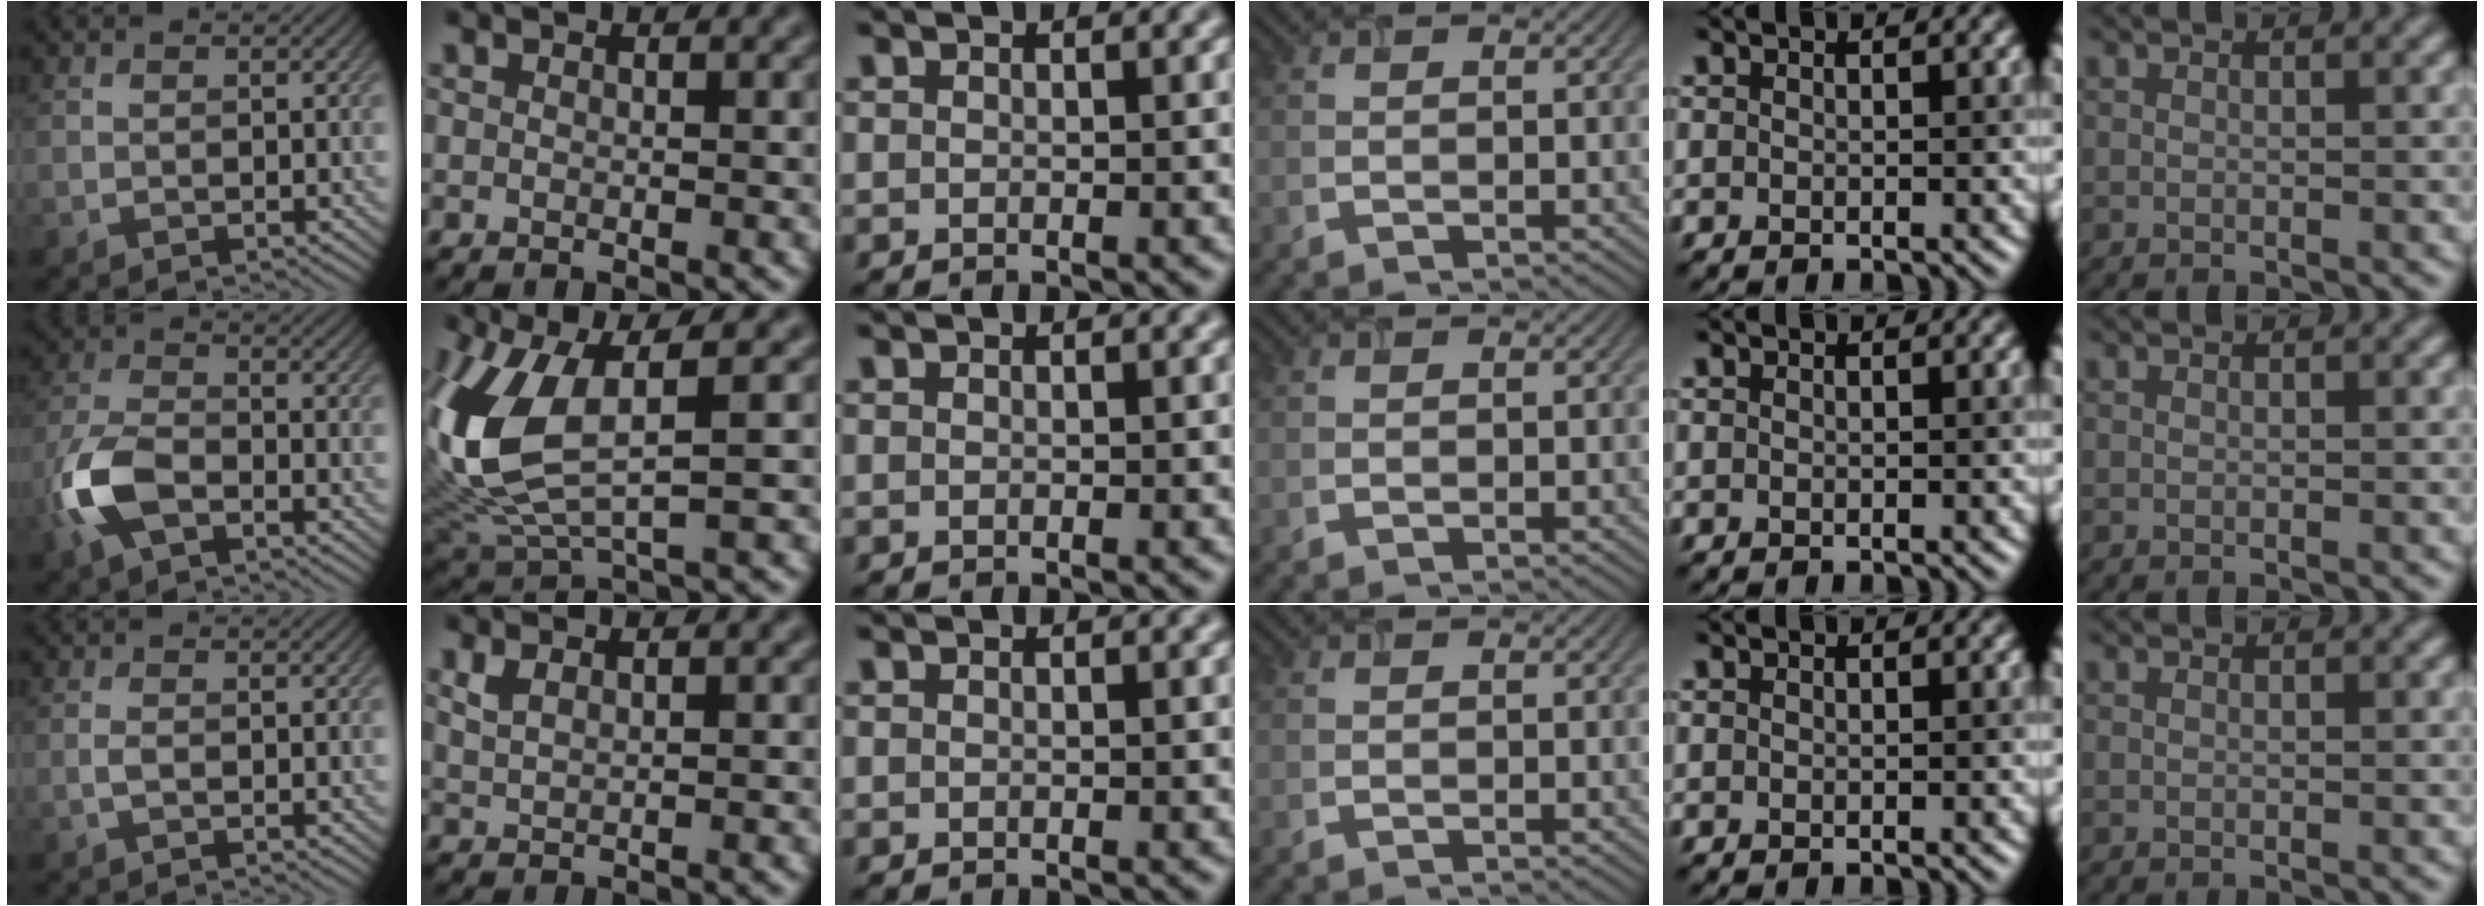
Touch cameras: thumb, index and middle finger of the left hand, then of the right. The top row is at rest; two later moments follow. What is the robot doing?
{"motion": "insert", "object": "airpods case & airpods"}